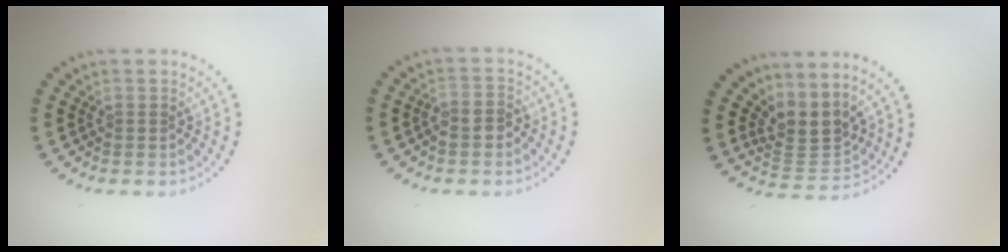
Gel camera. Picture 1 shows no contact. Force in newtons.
{"total": 1.7, "press": 1.5, "slide": 0.8}
{"total": 3.3, "press": 2.6, "slide": 2.0}